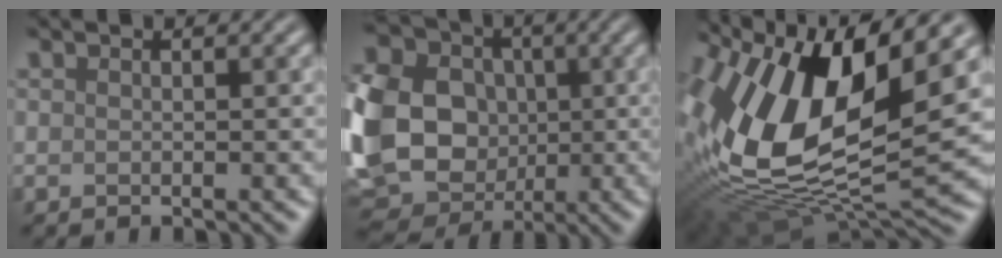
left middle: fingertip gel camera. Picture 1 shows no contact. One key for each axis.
{"total": 17.7, "fx": -0.9, "fy": 14.8, "fz": 9.6, "tx": -0.221, "ty": 0.007, "tz": -0.044}
{"total": 15.0, "fx": 4.2, "fy": 7.5, "fz": 12.3, "tx": -0.239, "ty": 0.001, "tz": 0.064}